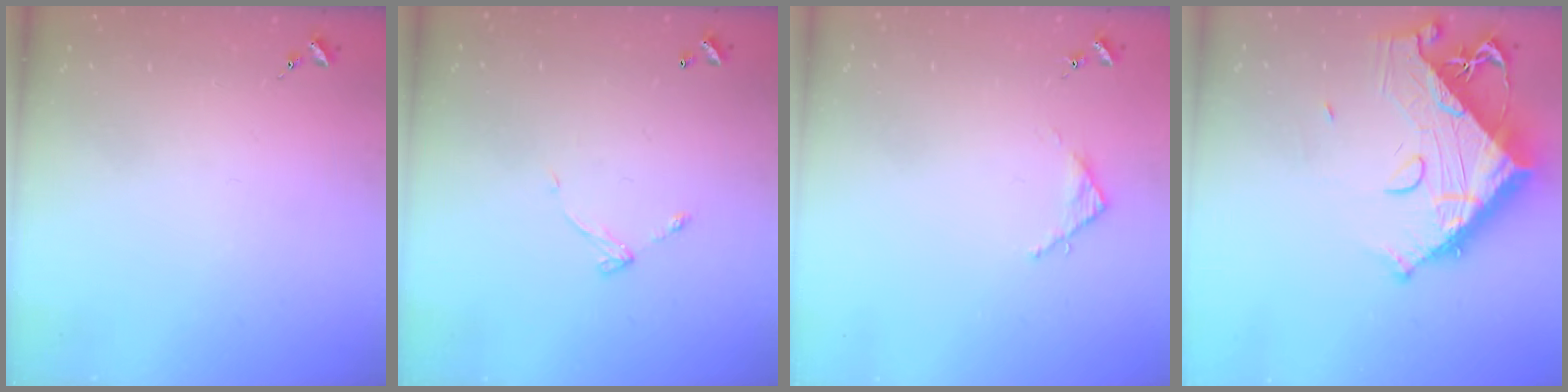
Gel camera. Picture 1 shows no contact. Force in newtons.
{"total": 5.7, "press": 5.7, "slide": 0.5}
{"total": 3.1, "press": 3.1, "slide": 0.4}
{"total": 20.0, "press": 19.9, "slide": 2.3}